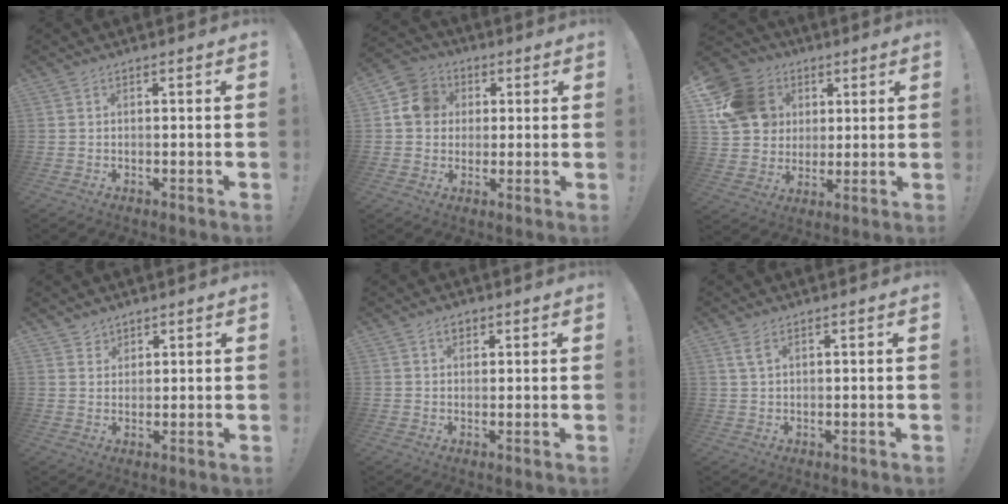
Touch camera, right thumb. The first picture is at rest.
{"total": 10.6, "force": [1.9, 9.5, 4.2], "torque": [-0.054, 0.009, 0.042]}
{"total": 17.6, "force": [5.7, 14.8, 7.7], "torque": [-0.117, -0.010, 0.130]}
{"total": 3.0, "force": [2.4, 1.8, -0.1], "torque": [0.009, -0.019, 0.042]}
{"total": 2.6, "force": [1.4, 1.9, 1.1], "torque": [-0.009, -0.004, 0.024]}
{"total": 3.2, "force": [1.7, 1.3, 2.4], "torque": [-0.043, -0.001, 0.030]}